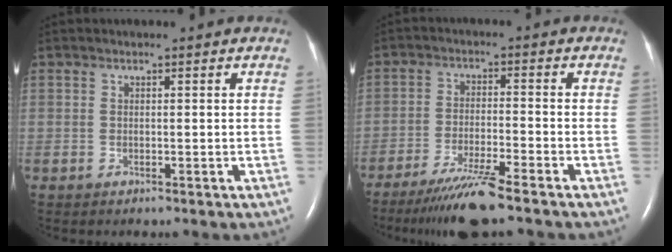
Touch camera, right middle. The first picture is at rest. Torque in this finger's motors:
{"motor_torque": [0.08, -0.26, 0.27, 0.07]}